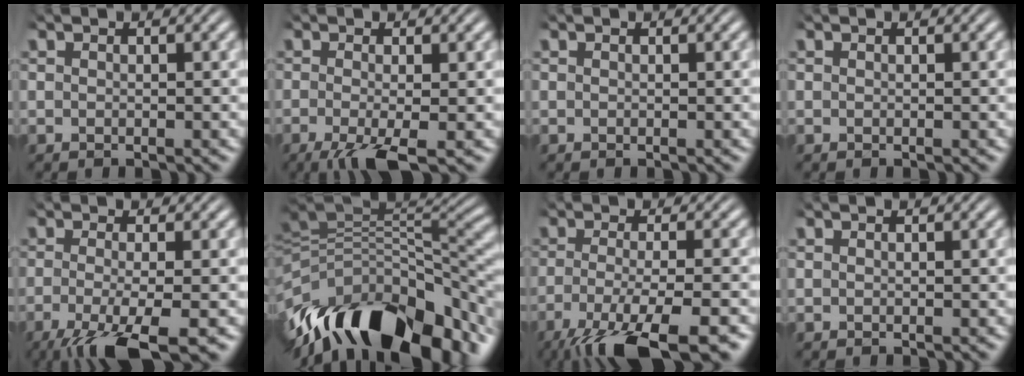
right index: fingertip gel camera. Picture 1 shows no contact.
{"total": 4.4, "force": [-2.6, 1.4, 3.3], "torque": [-0.074, -0.031, -0.027]}
{"total": 0.0}
{"total": 0.0}
{"total": 6.6, "force": [-3.7, 2.1, 5.1], "torque": [-0.102, -0.037, -0.041]}
{"total": 19.2, "force": [-4.7, 11.9, 14.3], "torque": [-0.247, -0.035, -0.061]}
{"total": 8.7, "force": [-5.4, 2.4, 6.4], "torque": [-0.120, -0.037, -0.062]}
{"total": 0.0}